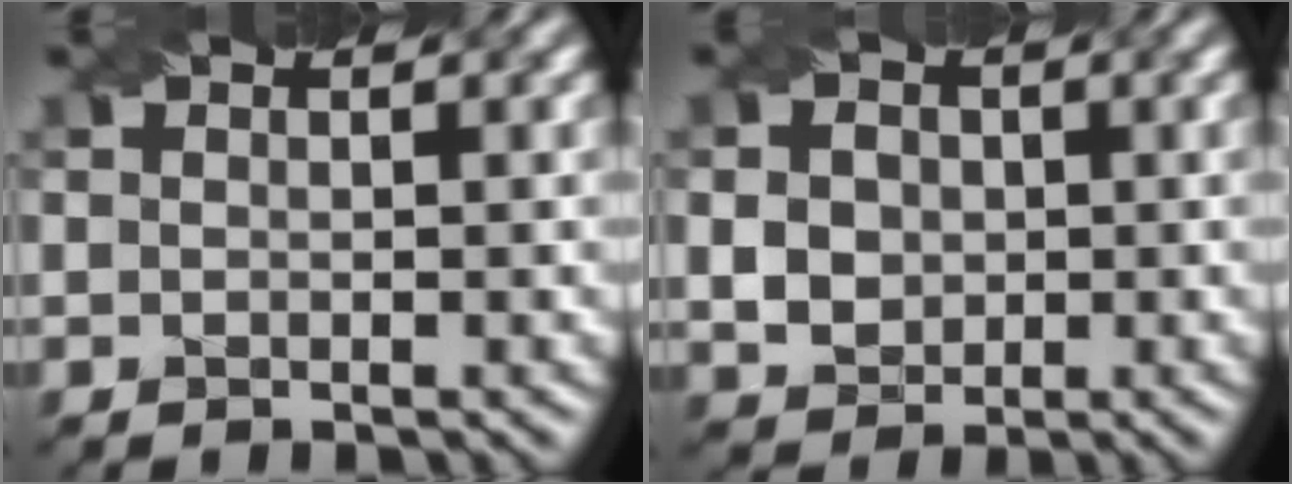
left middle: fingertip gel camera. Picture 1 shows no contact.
{"total": 4.9, "force": [0.4, 4.2, 2.5], "torque": [-0.049, 0.016, -0.004]}